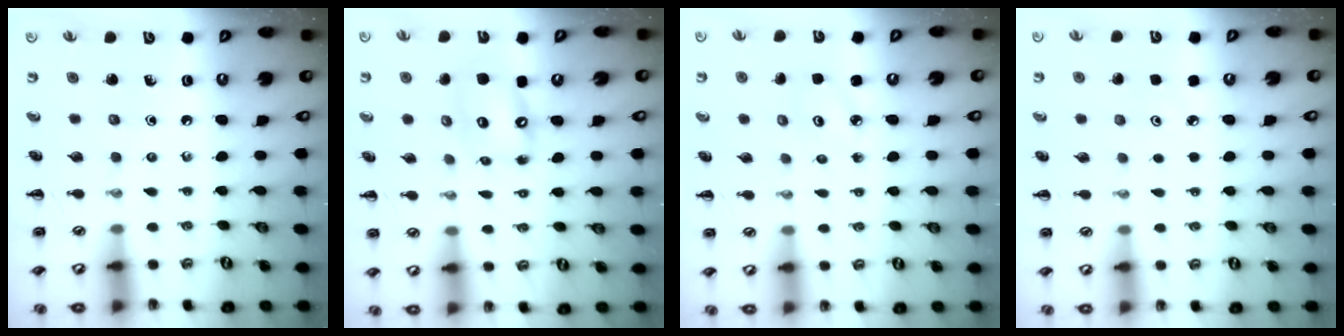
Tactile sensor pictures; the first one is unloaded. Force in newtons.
{"total": 12.2, "press": 11.6, "slide": 3.5}
{"total": 2.9, "press": 2.8, "slide": 0.5}
{"total": 4.0, "press": 3.8, "slide": 1.2}